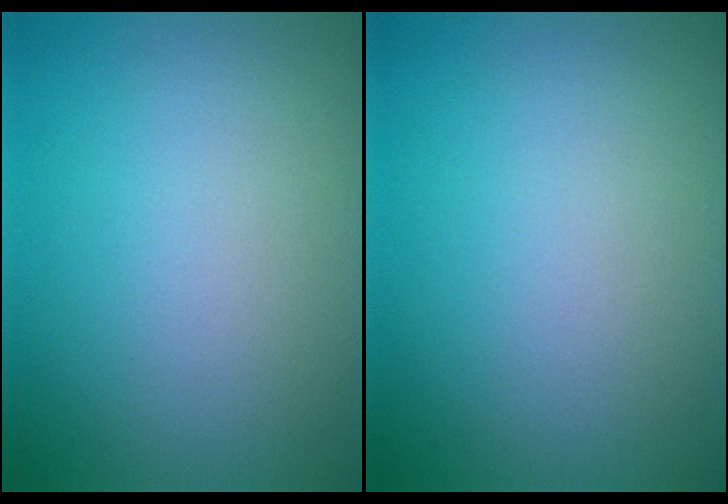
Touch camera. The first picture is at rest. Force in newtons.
{"total": 0.0}